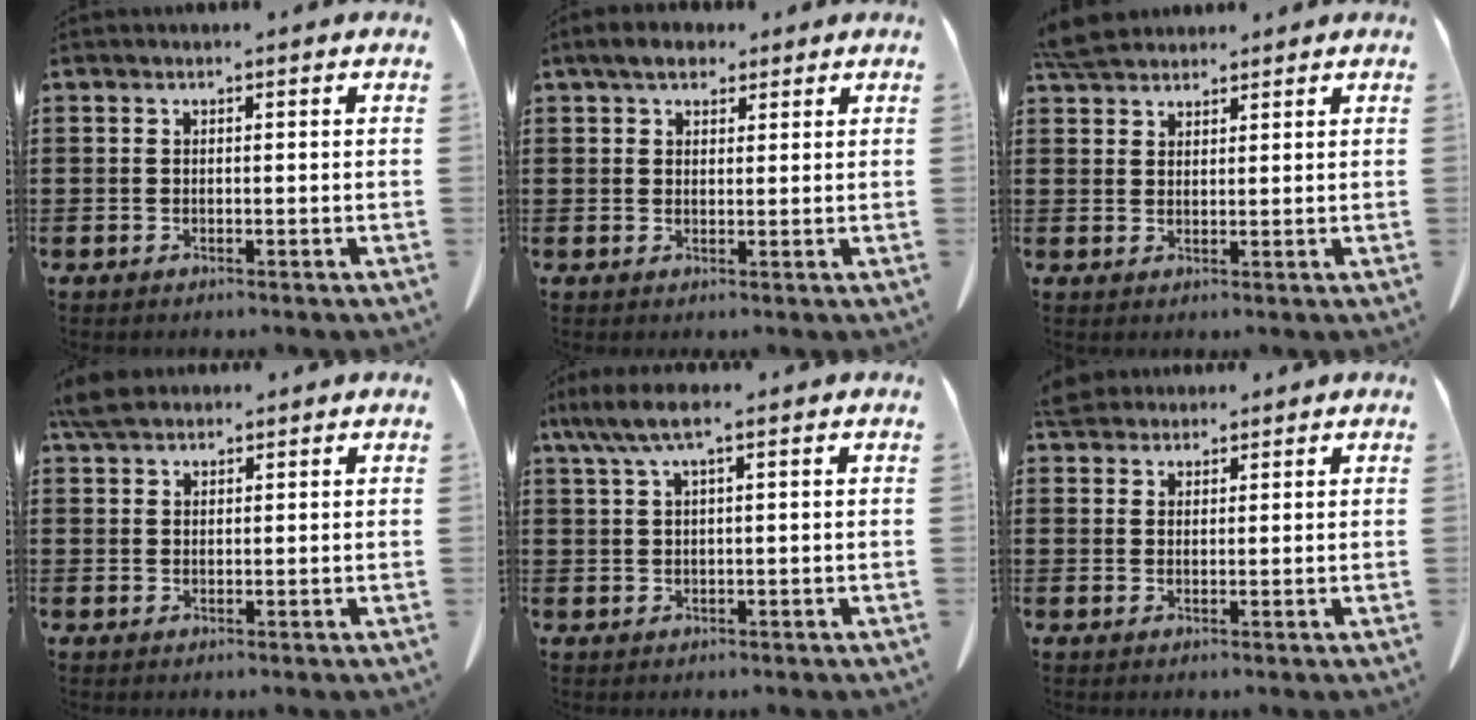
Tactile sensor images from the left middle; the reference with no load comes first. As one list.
[{"total": 4.0, "force": [3.0, 1.8, 1.9], "torque": [-0.039, 0.002, 0.053]}, {"total": 4.6, "force": [4.3, 1.2, 1.3], "torque": [-0.038, -0.003, 0.084]}, {"total": 3.8, "force": [3.1, 1.3, 1.7], "torque": [-0.042, 0.002, 0.061]}, {"total": 4.3, "force": [2.0, 0.7, 3.8], "torque": [-0.093, -0.005, 0.031]}, {"total": 3.6, "force": [3.2, 1.2, 0.9], "torque": [-0.028, -0.001, 0.064]}]